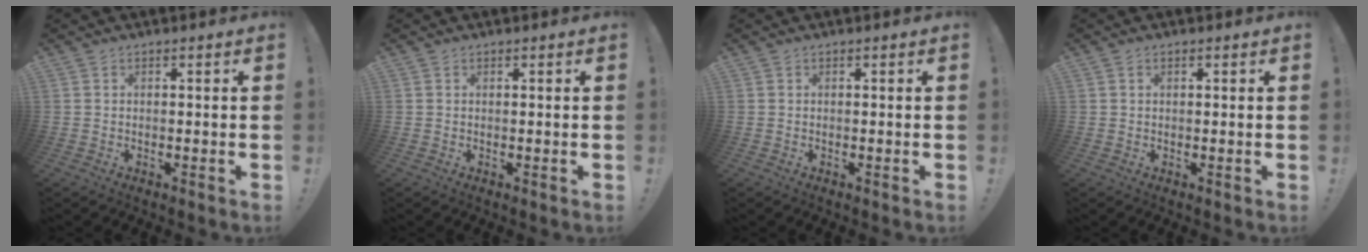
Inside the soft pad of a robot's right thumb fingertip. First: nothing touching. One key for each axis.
{"total": 0.0}
{"total": 0.0}
{"total": 0.5, "fx": 0.4, "fy": 0.2, "fz": 0.3, "tx": -0.008, "ty": 0.002, "tz": 0.008}